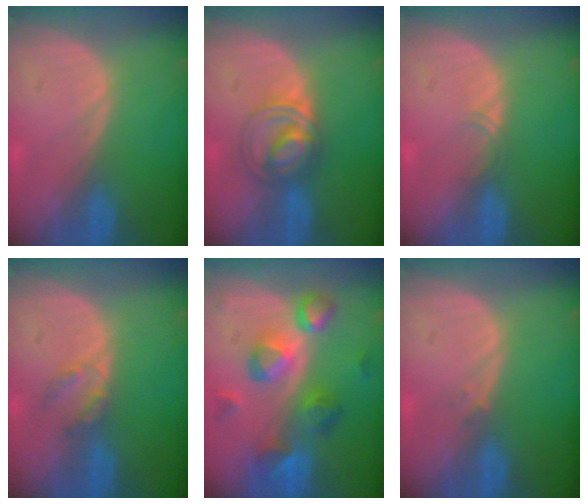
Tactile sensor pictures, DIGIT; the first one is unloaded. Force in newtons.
{"total": 5.8, "press": 5.7, "slide": 1.2}
{"total": 1.1, "press": 1.0, "slide": 0.6}
{"total": 2.5, "press": 2.5, "slide": 0.3}
{"total": 9.2, "press": 8.6, "slide": 3.3}
{"total": 0.7, "press": 0.7, "slide": 0.1}